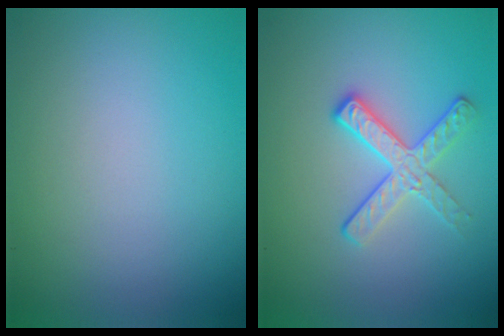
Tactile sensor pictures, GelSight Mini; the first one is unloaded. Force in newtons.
{"total": 2.8, "press": 2.6, "slide": 1.1}